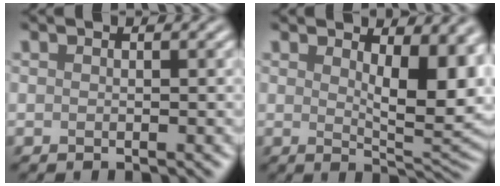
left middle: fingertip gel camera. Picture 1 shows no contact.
{"total": 7.2, "force": [2.0, 2.9, 6.3], "torque": [-0.090, -0.007, 0.038]}